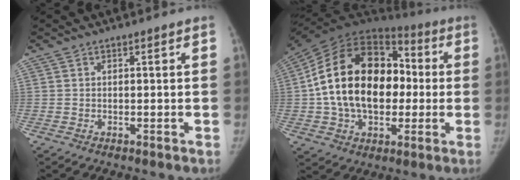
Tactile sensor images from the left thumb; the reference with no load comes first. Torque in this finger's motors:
{"motor_torque": [2.12, 2.89, 2.08, -0.70, 0.22]}